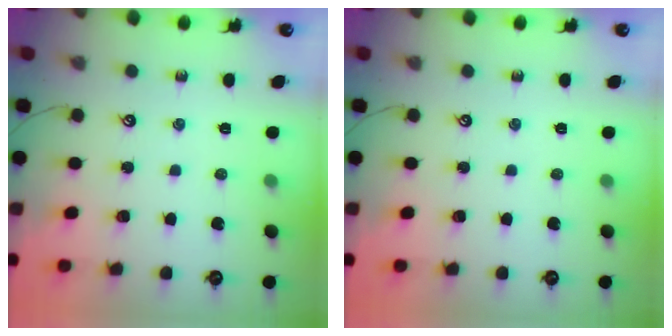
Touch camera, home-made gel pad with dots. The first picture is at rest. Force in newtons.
{"total": 0.0}